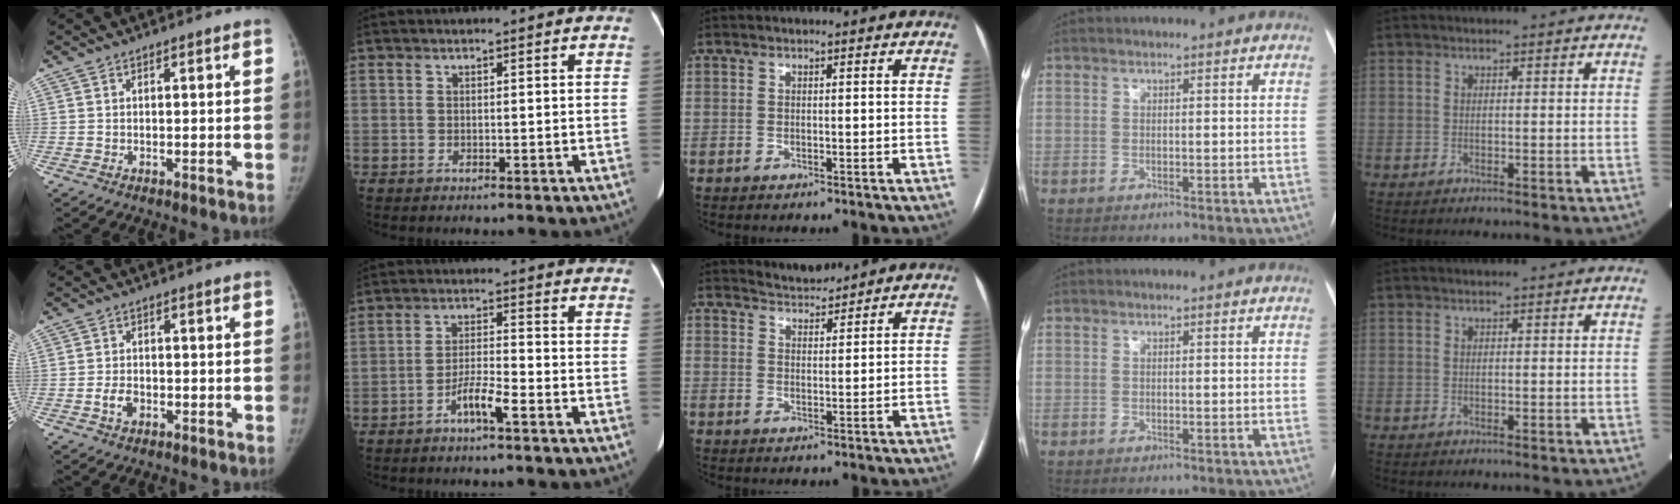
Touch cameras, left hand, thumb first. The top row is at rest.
{"thumb": {"total": 3.0, "force": [-1.1, 2.0, 1.9], "torque": [-0.033, 0.008, -0.018]}, "index": {"total": 4.4, "force": [-2.8, 0.1, 3.4], "torque": [-0.070, 0.002, -0.055]}, "middle": {"total": 3.3, "force": [3.3, 0.0, -0.3], "torque": [-0.002, 0.004, 0.063]}}